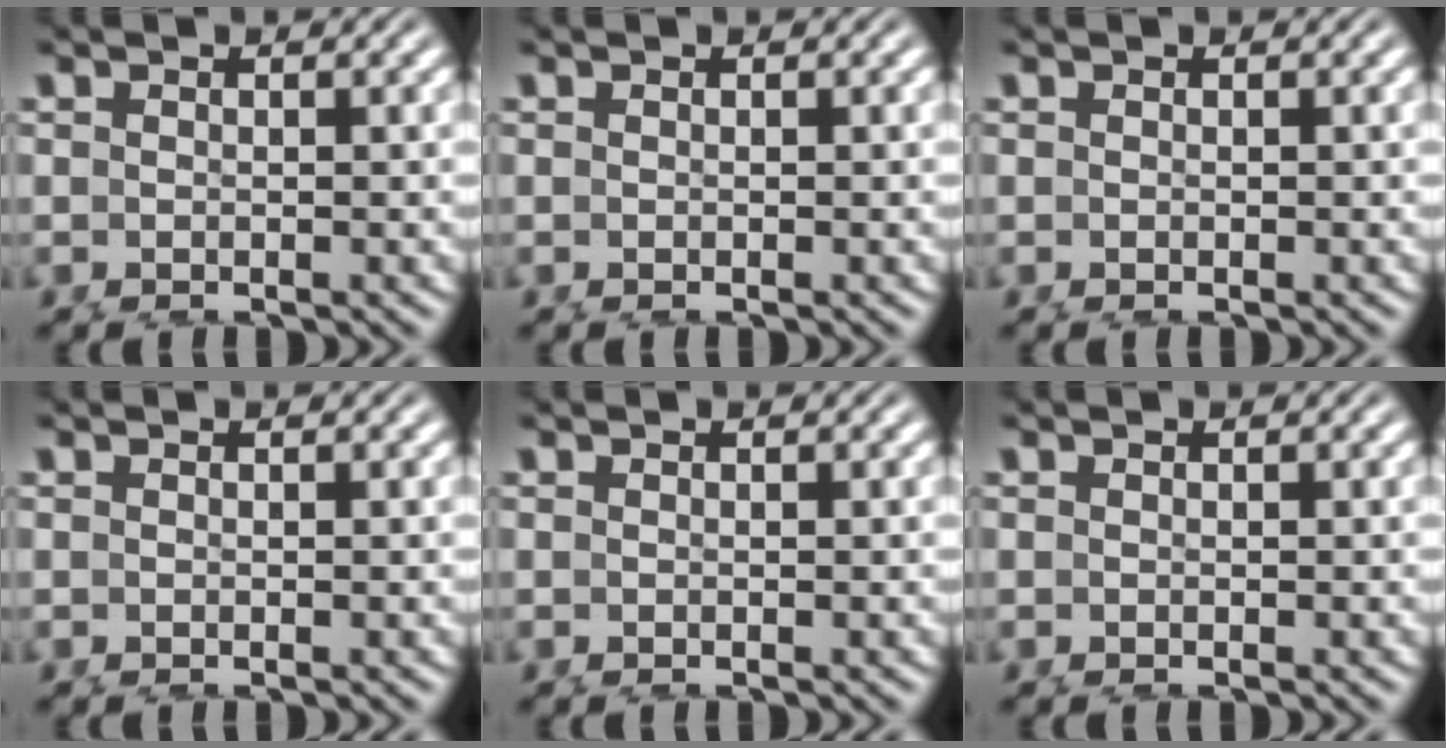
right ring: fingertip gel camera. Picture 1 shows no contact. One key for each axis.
{"total": 0.0}
{"total": 0.0}
{"total": 0.0}
{"total": 0.0}
{"total": 0.0}